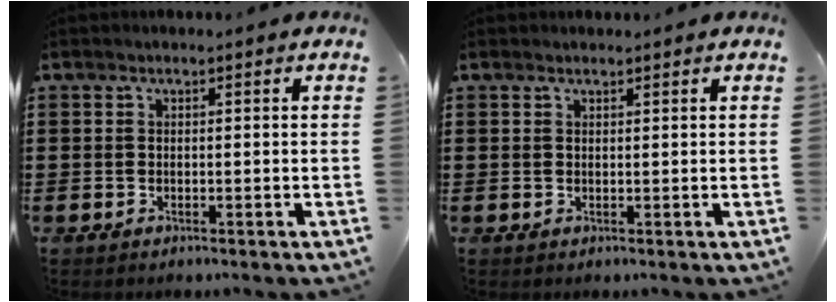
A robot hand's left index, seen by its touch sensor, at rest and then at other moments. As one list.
[{"total": 0.8, "force": [0.8, 0.2, 0.1], "torque": [-0.005, 0.000, 0.015]}]